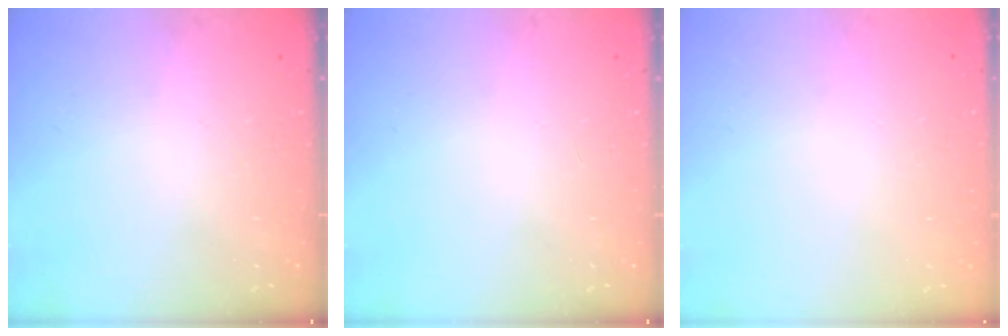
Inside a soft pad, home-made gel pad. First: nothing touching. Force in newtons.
{"total": 0.0}
{"total": 0.0}